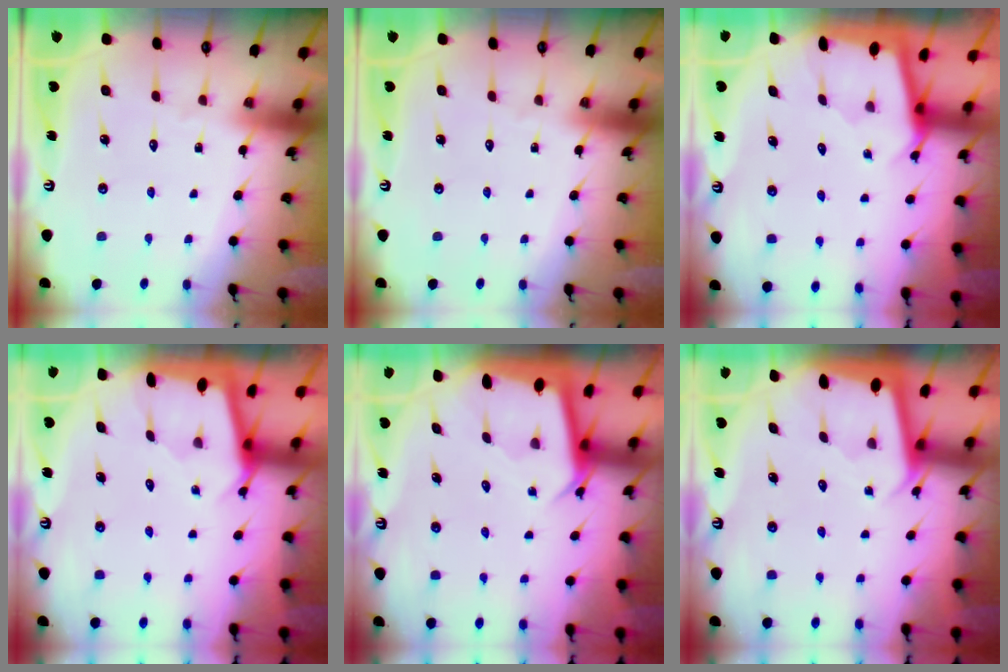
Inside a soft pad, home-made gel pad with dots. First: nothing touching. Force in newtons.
{"total": 0.0}
{"total": 1.7, "press": 1.7, "slide": 0.0}
{"total": 1.5, "press": 1.5, "slide": 0.2}
{"total": 2.8, "press": 2.8, "slide": 0.0}
{"total": 1.8, "press": 1.8, "slide": 0.1}